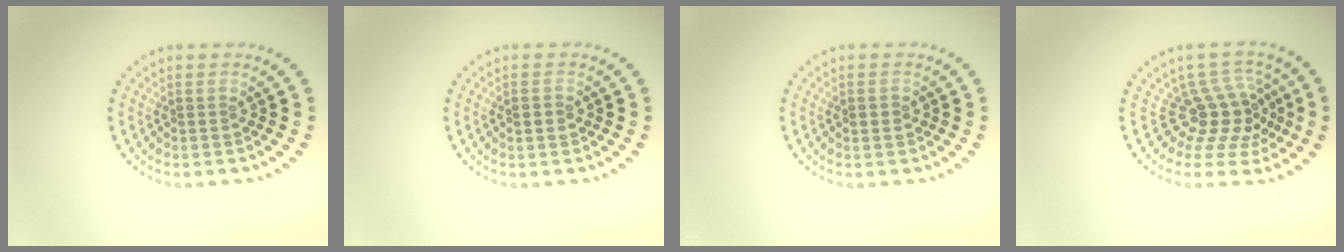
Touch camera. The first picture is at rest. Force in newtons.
{"total": 1.5, "press": 1.5, "slide": 0.0}
{"total": 1.1, "press": 1.1, "slide": 0.2}
{"total": 3.8, "press": 2.7, "slide": 2.6}